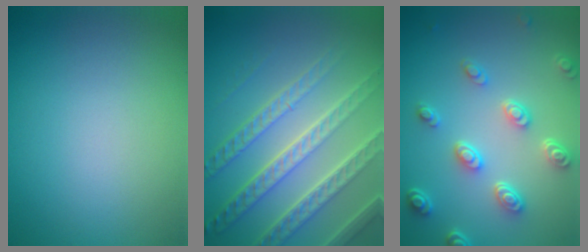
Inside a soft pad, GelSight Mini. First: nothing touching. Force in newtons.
{"total": 8.1, "press": 5.5, "slide": 5.9}
{"total": 4.5, "press": 3.4, "slide": 2.9}